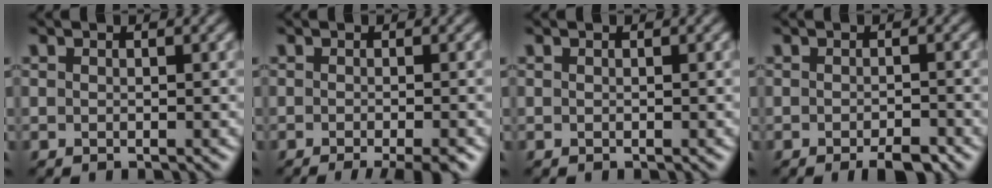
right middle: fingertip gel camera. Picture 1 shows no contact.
{"total": 3.7, "force": [-2.1, 0.7, 3.0], "torque": [-0.029, -0.004, -0.031]}
{"total": 0.0}
{"total": 2.6, "force": [-1.7, 0.7, 1.8], "torque": [-0.027, -0.001, -0.026]}